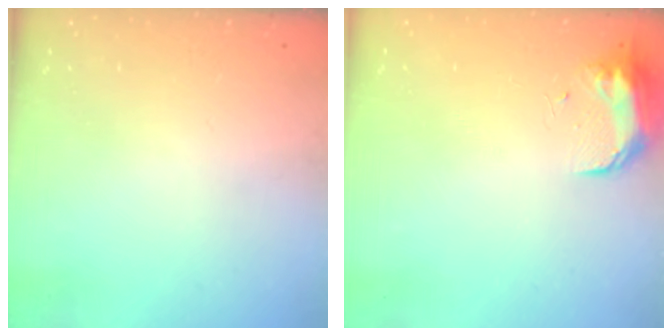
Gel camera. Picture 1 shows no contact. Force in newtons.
{"total": 8.7, "press": 8.7, "slide": 0.6}